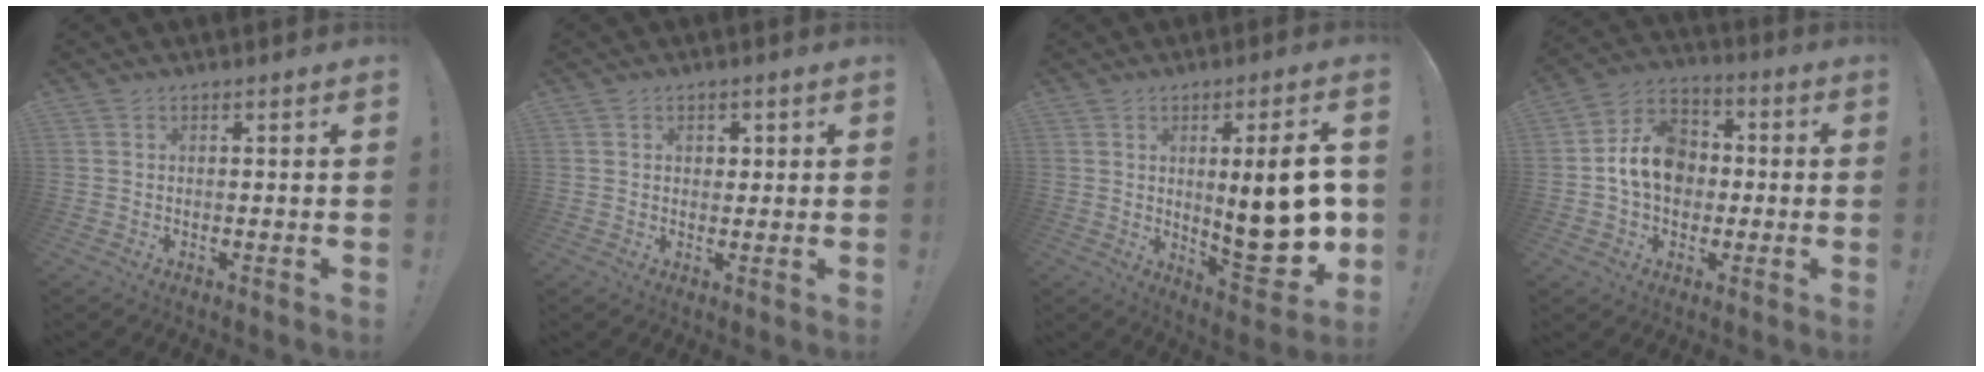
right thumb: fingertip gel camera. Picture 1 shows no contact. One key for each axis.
{"total": 2.0, "fx": 0.6, "fy": 1.8, "fz": 0.7, "tx": 0.005, "ty": -0.004, "tz": 0.006}
{"total": 19.5, "fx": 0.1, "fy": 5.9, "fz": 18.6, "tx": -0.249, "ty": -0.017, "tz": 0.007}
{"total": 13.5, "fx": 0.0, "fy": 10.8, "fz": 8.1, "tx": -0.123, "ty": 0.017, "tz": 0.006}